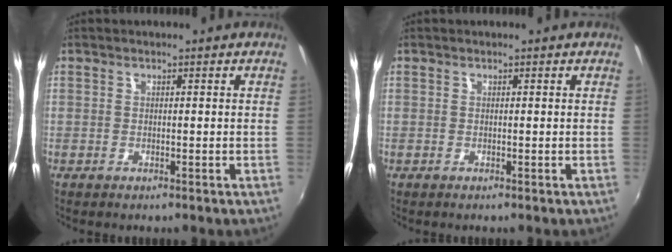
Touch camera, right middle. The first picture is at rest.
{"total": 0.0}